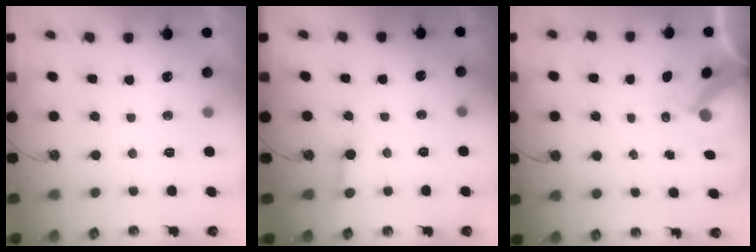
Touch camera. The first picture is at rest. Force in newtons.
{"total": 2.5, "press": 2.5, "slide": 0.1}
{"total": 8.6, "press": 8.5, "slide": 1.3}